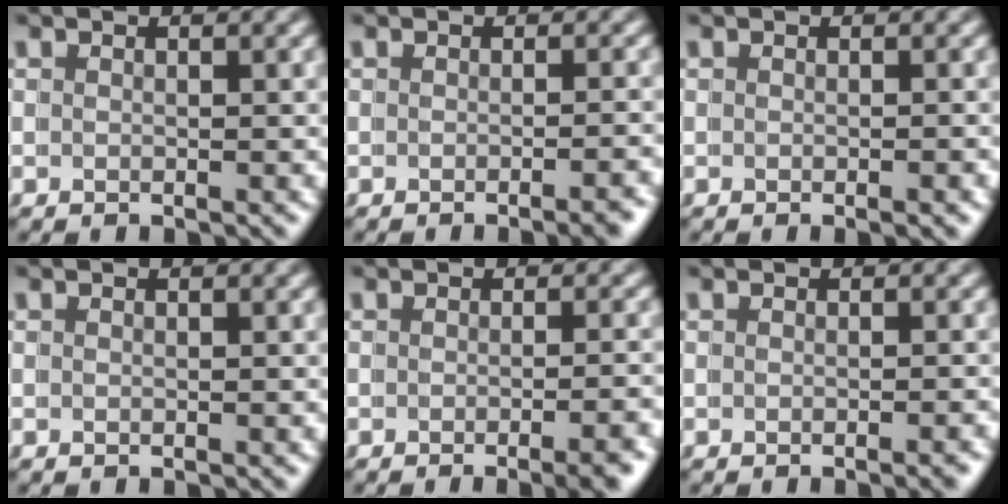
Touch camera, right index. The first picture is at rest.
{"total": 2.1, "force": [-1.8, -0.7, 0.7], "torque": [0.005, 0.003, -0.029]}
{"total": 1.0, "force": [-0.8, -0.5, 0.5], "torque": [0.000, 0.004, -0.013]}
{"total": 0.0}
{"total": 3.0, "force": [-2.4, -0.9, 1.6], "torque": [-0.002, 0.002, -0.037]}
{"total": 1.1, "force": [-0.9, -0.5, 0.4], "torque": [0.004, 0.005, -0.015]}